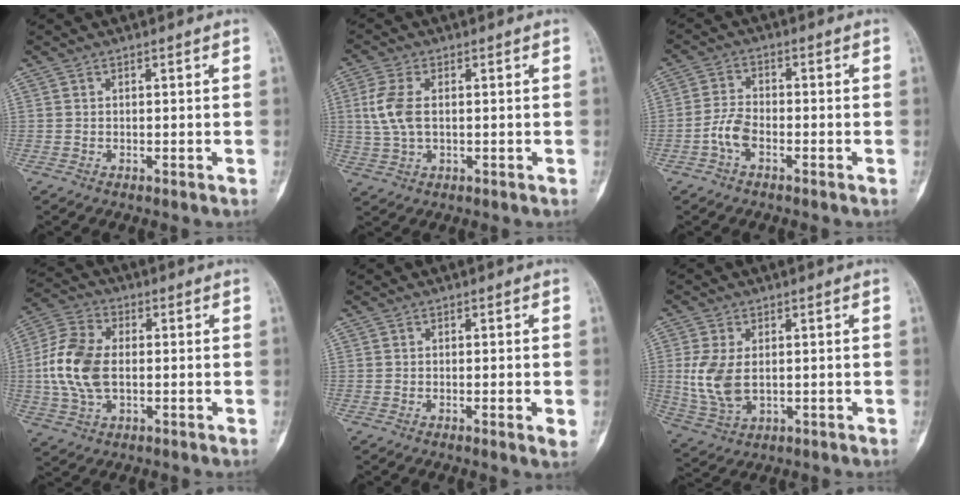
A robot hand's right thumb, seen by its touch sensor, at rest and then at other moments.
{"total": 6.9, "force": [0.8, 3.8, 5.7], "torque": [-0.133, 0.004, 0.015]}
{"total": 4.5, "force": [-2.1, 2.3, 3.3], "torque": [-0.069, 0.018, -0.045]}
{"total": 12.4, "force": [-0.2, 7.5, 9.9], "torque": [-0.210, 0.013, -0.006]}
{"total": 2.5, "force": [-0.4, 0.3, 2.4], "torque": [-0.037, -0.007, -0.007]}
{"total": 8.8, "force": [0.6, 5.3, 6.9], "torque": [-0.146, -0.007, 0.023]}